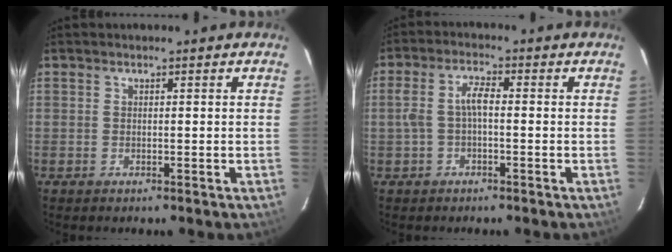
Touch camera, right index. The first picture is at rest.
{"total": 4.2, "force": [-0.8, 1.4, 3.9], "torque": [-0.085, 0.013, -0.012]}